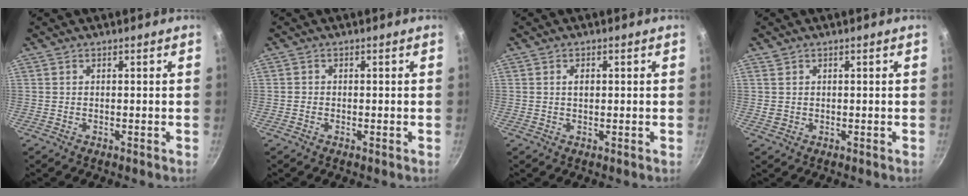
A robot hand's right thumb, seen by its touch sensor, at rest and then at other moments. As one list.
[{"total": 0.7, "force": [-0.2, 0.6, 0.2], "torque": [-0.002, 0.002, -0.007]}, {"total": 1.7, "force": [0.4, 1.0, 1.3], "torque": [-0.019, 0.000, 0.006]}, {"total": 1.5, "force": [1.0, 1.0, 0.4], "torque": [-0.001, -0.005, 0.022]}]